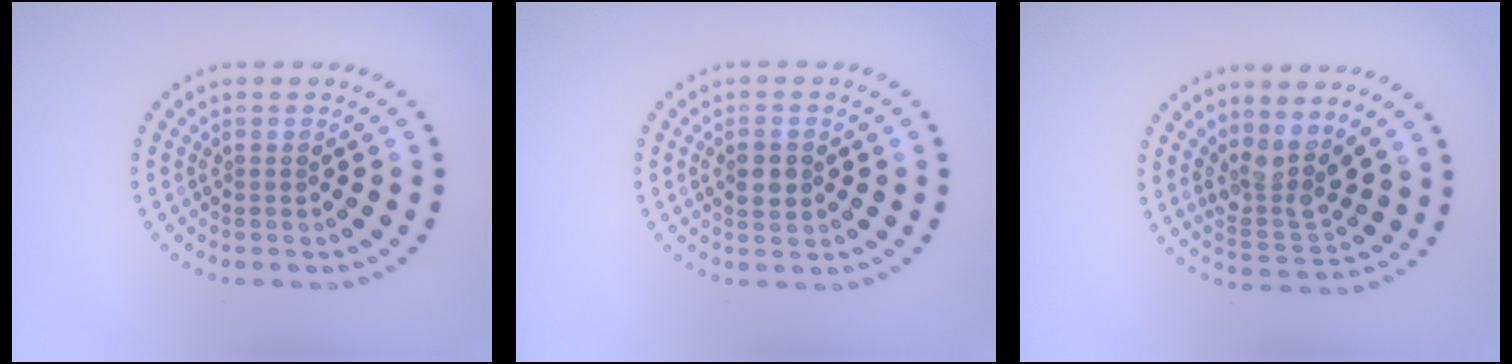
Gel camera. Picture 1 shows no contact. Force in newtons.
{"total": 2.2, "press": 2.2, "slide": 0.1}
{"total": 3.7, "press": 3.2, "slide": 1.8}